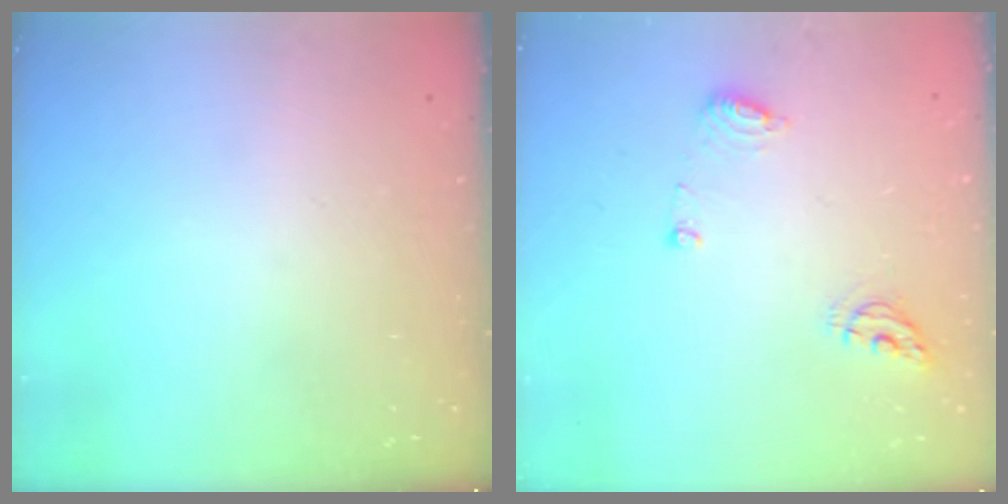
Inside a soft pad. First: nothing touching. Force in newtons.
{"total": 6.9, "press": 6.8, "slide": 0.9}